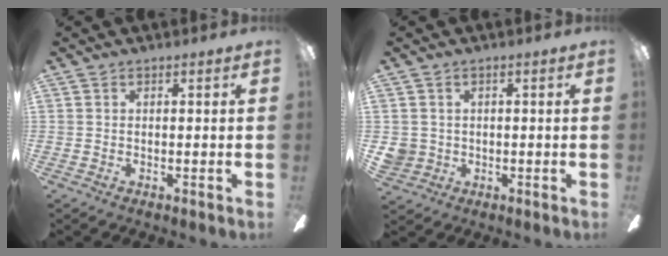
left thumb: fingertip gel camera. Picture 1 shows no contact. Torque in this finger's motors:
{"motor_torque": [0.02, 0.25, 0.38, -0.48, 0.00]}